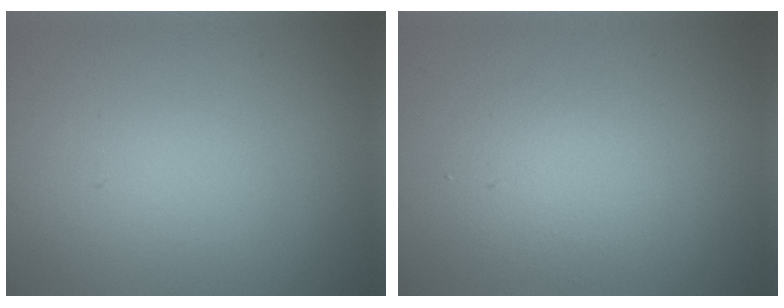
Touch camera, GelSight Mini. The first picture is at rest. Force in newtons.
{"total": 3.0, "press": 3.0, "slide": 0.2}